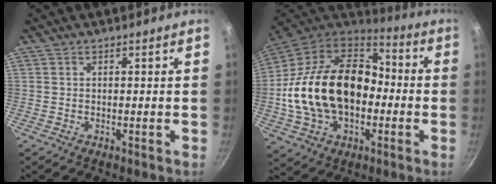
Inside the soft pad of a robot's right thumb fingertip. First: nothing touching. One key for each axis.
{"total": 25.3, "fx": -2.4, "fy": 17.4, "fz": 18.2, "tx": -0.306, "ty": 0.050, "tz": -0.038}